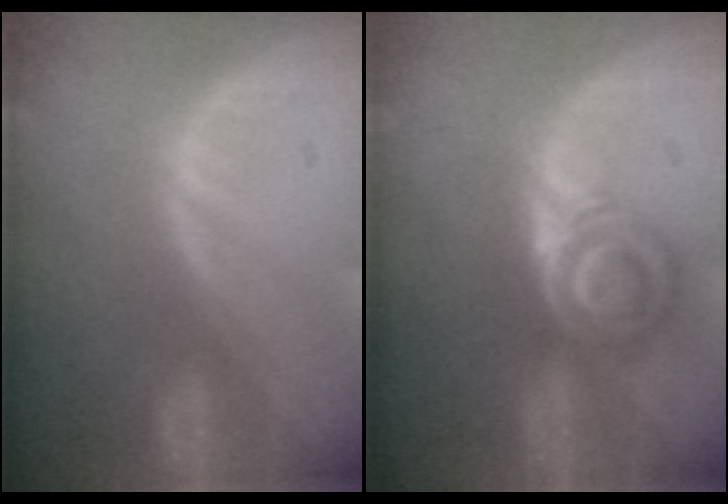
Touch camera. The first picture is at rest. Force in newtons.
{"total": 5.8, "press": 5.7, "slide": 1.1}